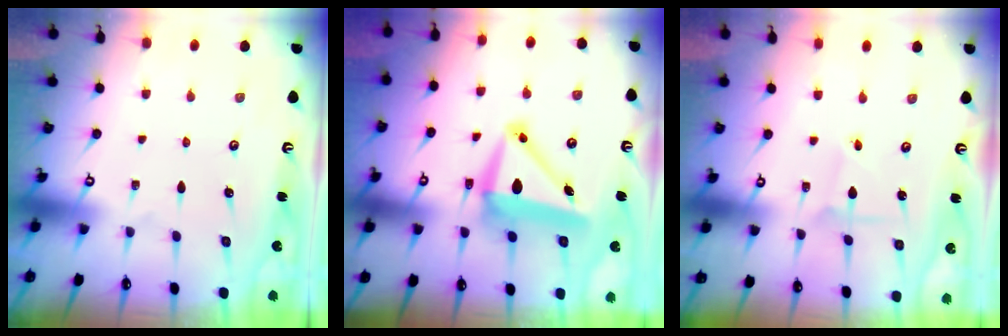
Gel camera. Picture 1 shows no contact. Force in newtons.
{"total": 10.6, "press": 9.9, "slide": 3.7}
{"total": 2.9, "press": 2.9, "slide": 0.1}